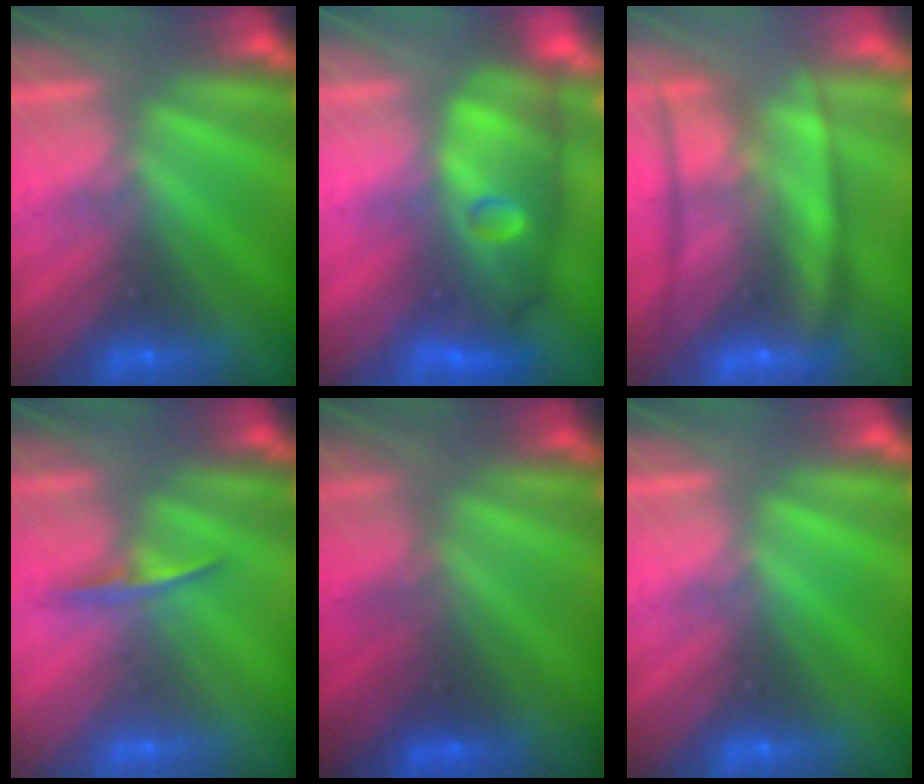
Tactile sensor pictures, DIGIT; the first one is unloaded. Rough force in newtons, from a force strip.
{"total": 7.4}
{"total": 7.1}
{"total": 1.0}
{"total": 2.8}
{"total": 0.0}